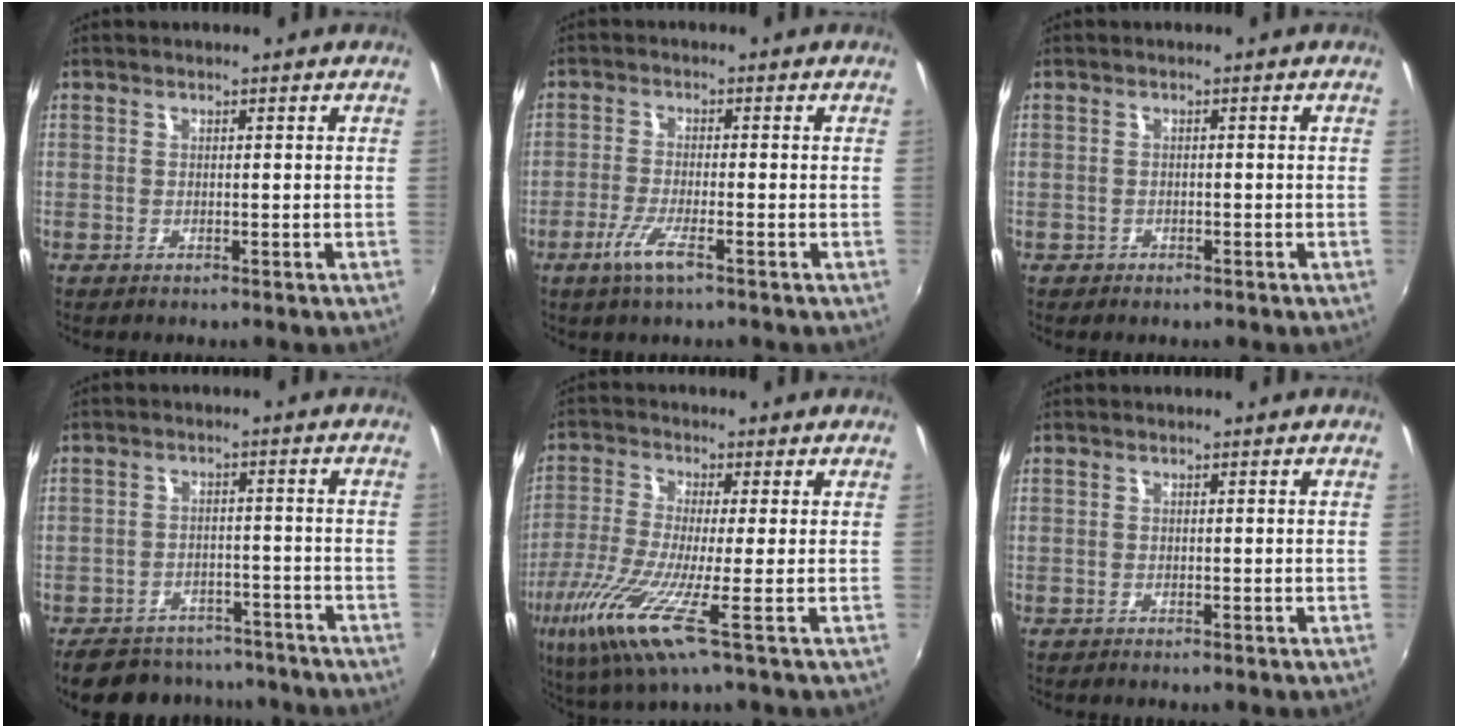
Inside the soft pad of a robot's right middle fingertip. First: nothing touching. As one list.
[{"total": 5.2, "force": [-2.9, 0.5, 4.2], "torque": [-0.095, -0.013, -0.058]}, {"total": 1.2, "force": [-0.7, 1.0, 0.3], "torque": [-0.010, -0.003, -0.009]}, {"total": 14.4, "force": [-11.9, 6.8, 4.6], "torque": [-0.109, 0.018, -0.155]}, {"total": 12.8, "force": [-5.4, 0.4, 11.6], "torque": [-0.264, -0.038, -0.108]}, {"total": 0.0}]